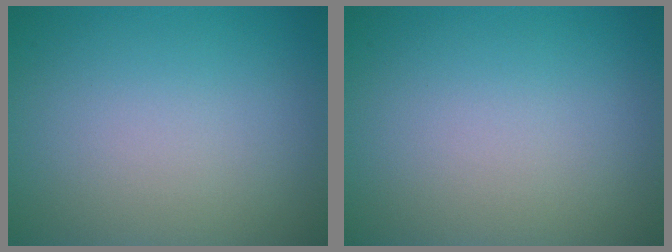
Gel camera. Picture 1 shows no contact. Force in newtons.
{"total": 0.0}